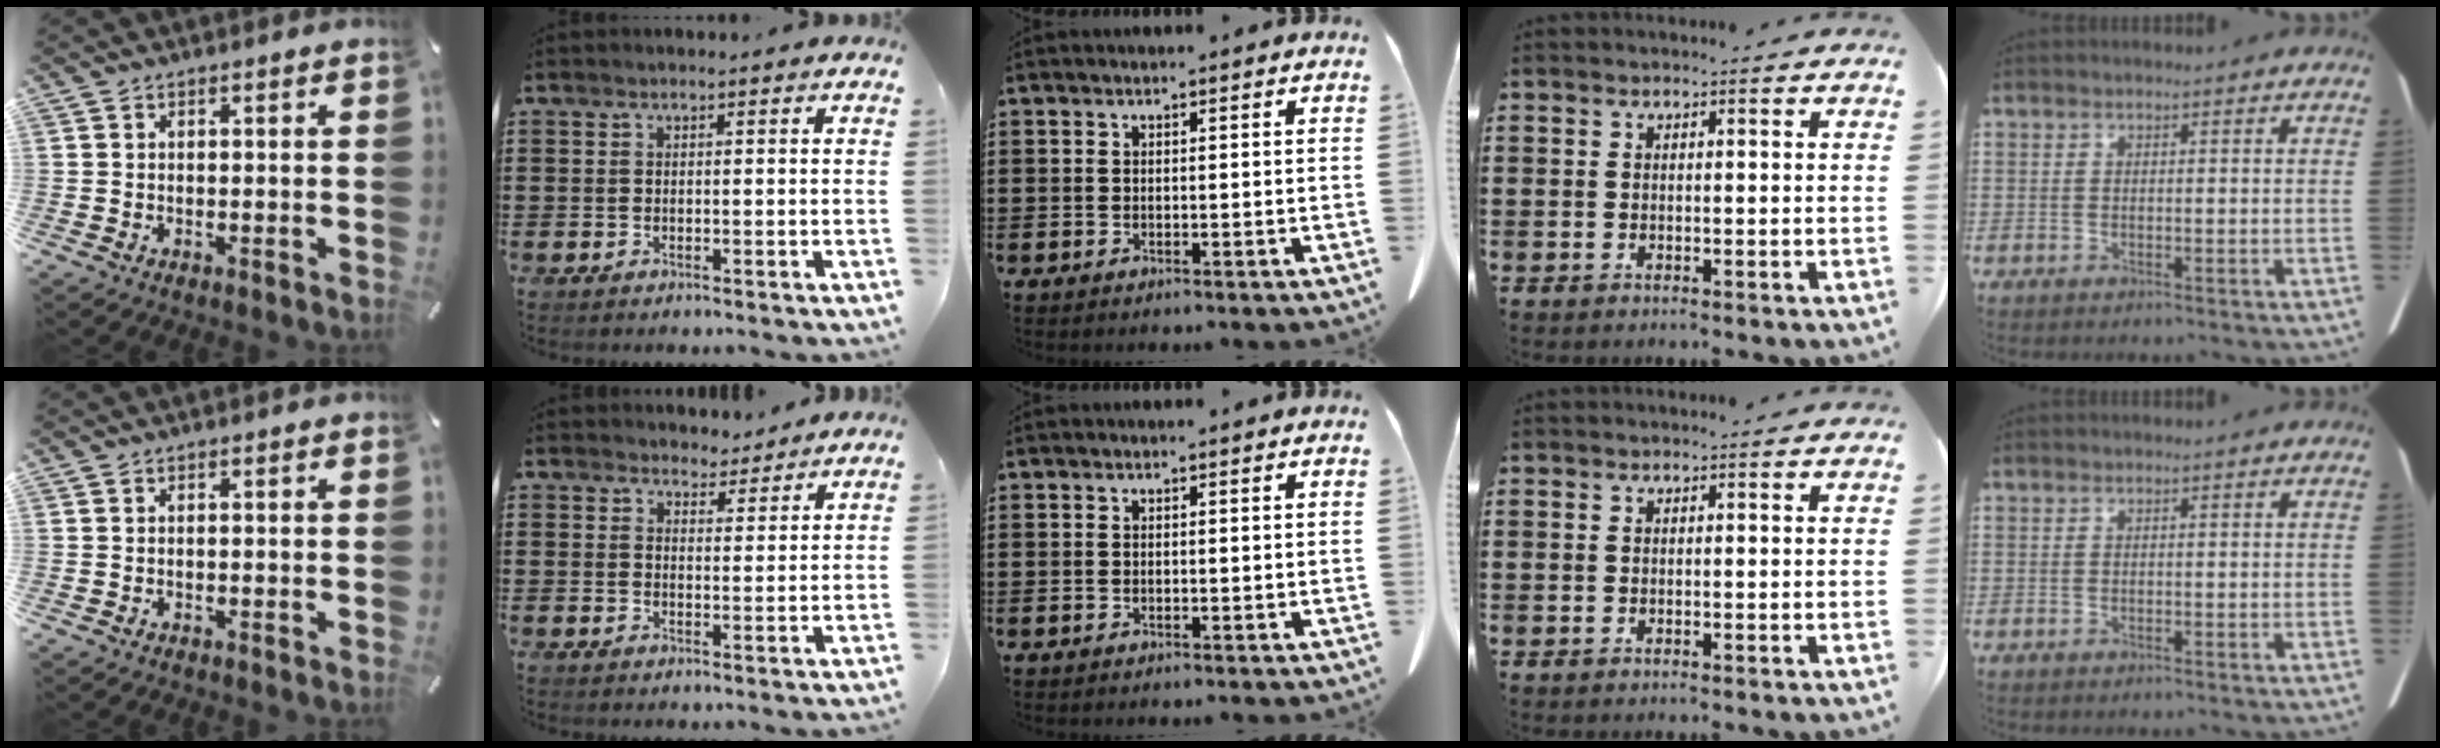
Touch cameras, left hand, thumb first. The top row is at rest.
{"index": {"total": 3.5, "force": [3.3, 1.1, -0.2], "torque": [-0.010, -0.007, 0.062]}}